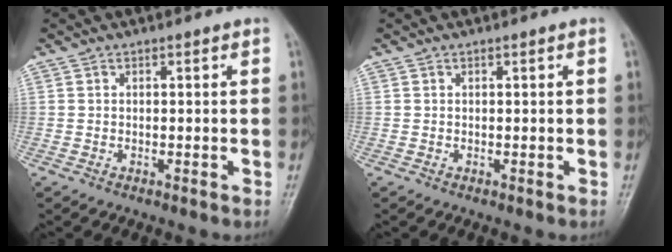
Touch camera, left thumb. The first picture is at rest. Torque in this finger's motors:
{"motor_torque": [0.11, -0.01, 0.22, -0.10, 0.00]}